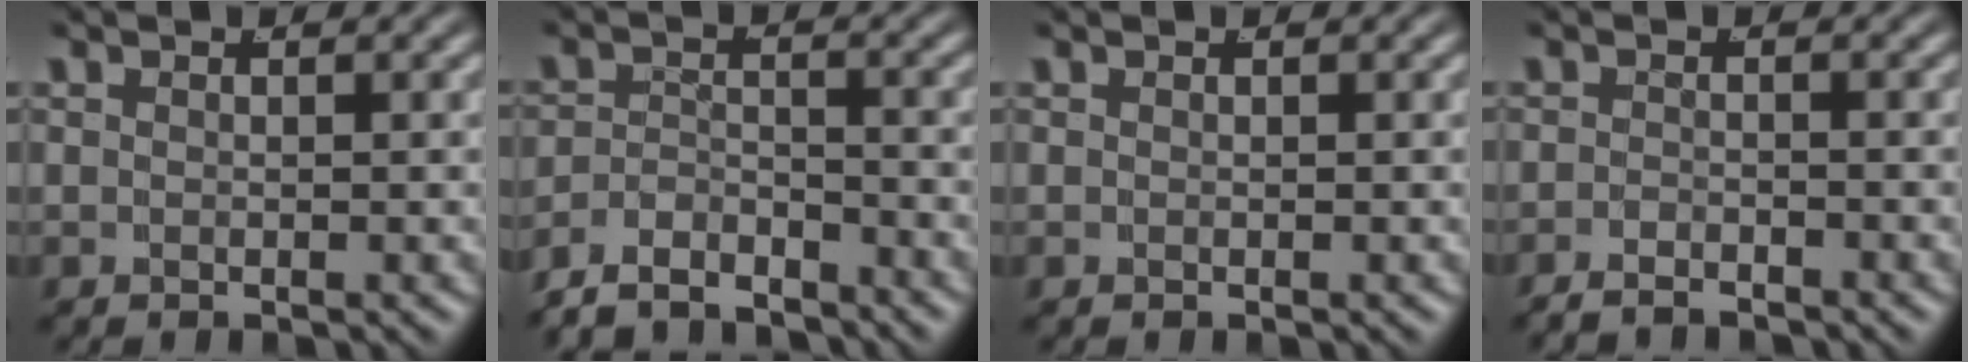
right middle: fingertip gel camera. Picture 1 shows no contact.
{"total": 5.2, "force": [-4.8, 1.8, 1.1], "torque": [-0.020, -0.013, -0.079]}
{"total": 0.0}
{"total": 2.2, "force": [-2.2, 0.3, 0.2], "torque": [-0.010, -0.012, -0.033]}